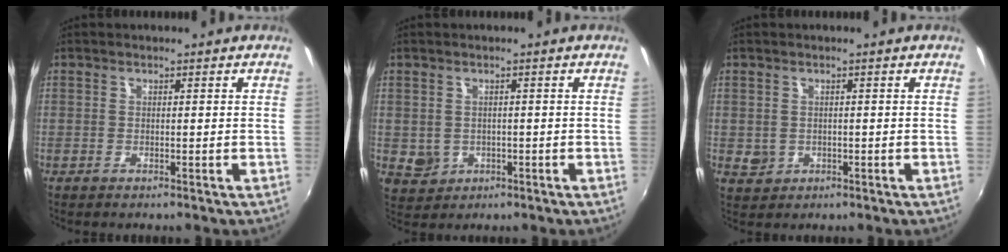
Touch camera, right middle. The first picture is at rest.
{"total": 3.7, "force": [-0.4, 3.4, 1.3], "torque": [-0.027, -0.001, 0.004]}
{"total": 2.5, "force": [-0.1, 2.3, 0.8], "torque": [-0.013, 0.000, 0.002]}